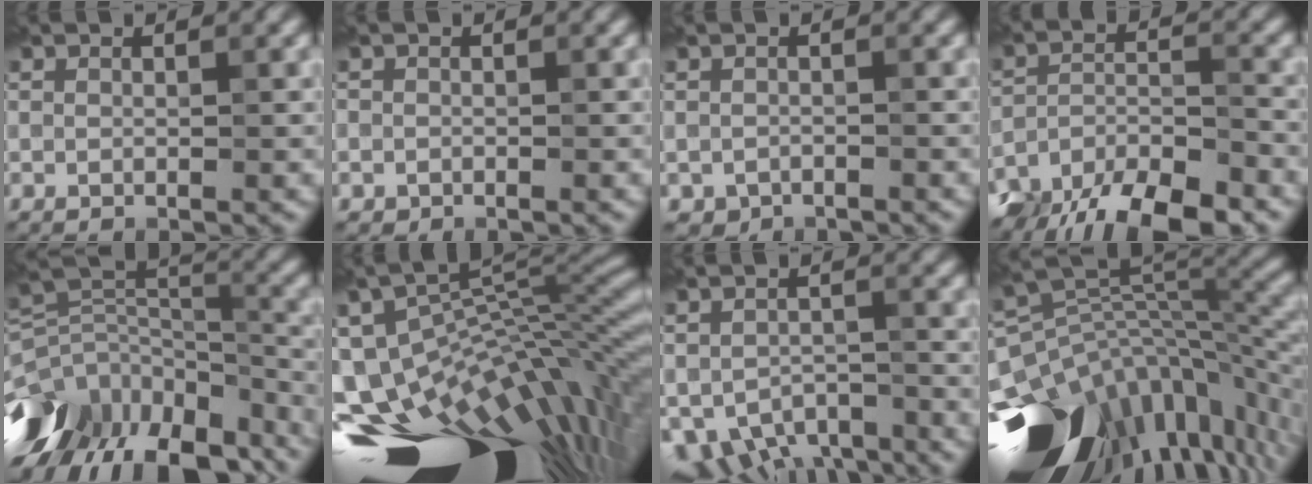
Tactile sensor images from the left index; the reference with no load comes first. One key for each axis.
{"total": 0.8, "fx": -0.3, "fy": 0.8, "fz": -0.1, "tx": 0.011, "ty": -0.004, "tz": -0.007}
{"total": 1.1, "fx": -0.8, "fy": 0.7, "fz": 0.1, "tx": 0.001, "ty": -0.006, "tz": -0.016}
{"total": 9.5, "fx": -7.6, "fy": 3.1, "fz": 4.6, "tx": -0.075, "ty": -0.009, "tz": -0.131}
{"total": 14.3, "fx": -9.1, "fy": 8.3, "fz": 7.3, "tx": -0.175, "ty": 0.010, "tz": -0.128}
{"total": 18.8, "fx": -7.9, "fy": 8.6, "fz": 14.7, "tx": -0.231, "ty": -0.010, "tz": -0.099}
{"total": 6.2, "fx": -4.0, "fy": 3.4, "fz": 3.3, "tx": -0.050, "ty": -0.024, "tz": -0.058}
{"total": 16.0, "fx": -7.7, "fy": 8.9, "fz": 10.8, "tx": -0.202, "ty": -0.028, "tz": -0.106}